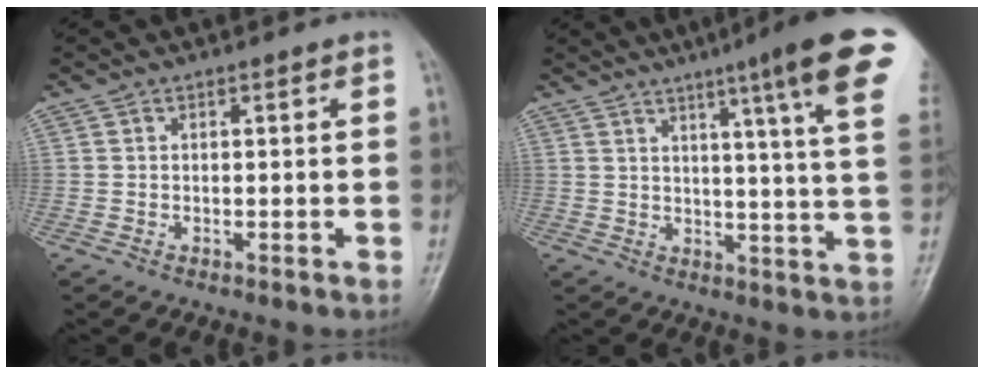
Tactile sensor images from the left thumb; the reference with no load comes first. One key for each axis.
{"total": 17.4, "fx": 9.5, "fy": 0.6, "fz": 14.5, "tx": -0.181, "ty": -0.034, "tz": 0.107}